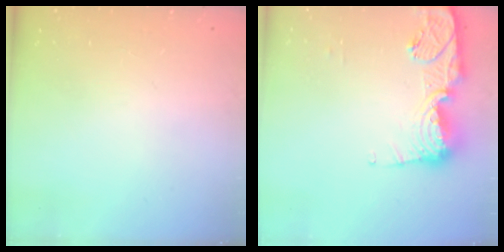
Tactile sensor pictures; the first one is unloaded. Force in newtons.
{"total": 14.0, "press": 13.9, "slide": 1.5}